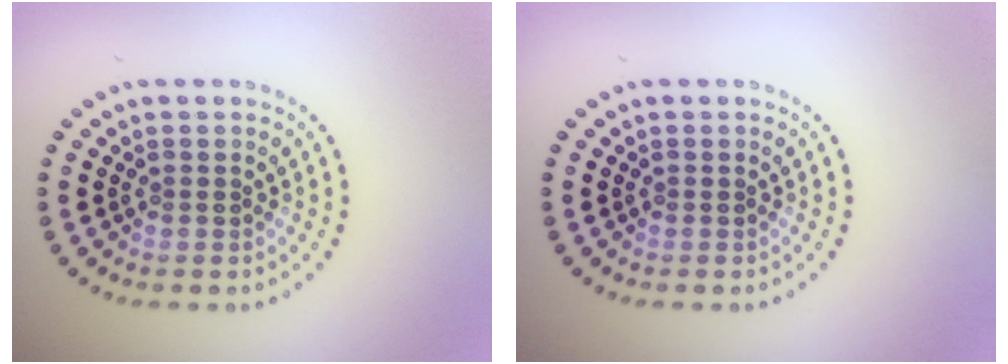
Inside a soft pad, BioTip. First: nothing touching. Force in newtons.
{"total": 0.0}